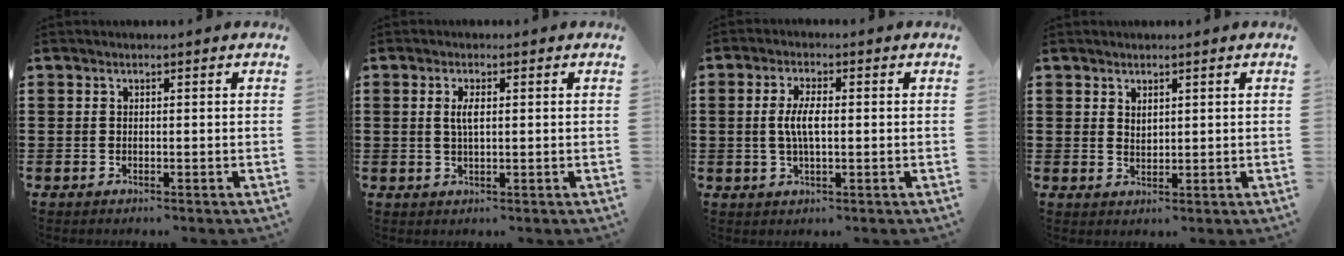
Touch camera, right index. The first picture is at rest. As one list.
[{"total": 2.5, "force": [0.5, 0.8, 2.3], "torque": [-0.048, 0.003, 0.006]}, {"total": 4.5, "force": [0.0, 1.4, 4.3], "torque": [-0.087, 0.000, -0.004]}, {"total": 1.5, "force": [1.3, 0.6, 0.3], "torque": [-0.007, 0.002, 0.026]}]